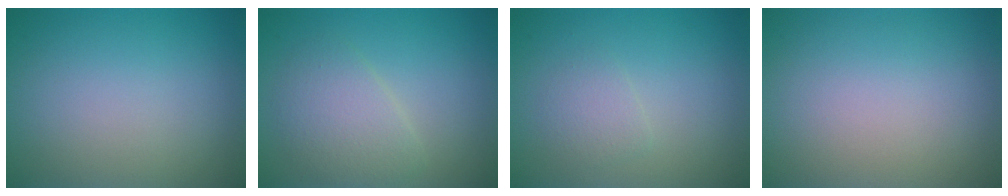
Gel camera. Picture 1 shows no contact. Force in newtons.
{"total": 3.2, "press": 3.2, "slide": 0.0}
{"total": 1.4, "press": 1.4, "slide": 0.1}
{"total": 0.0}